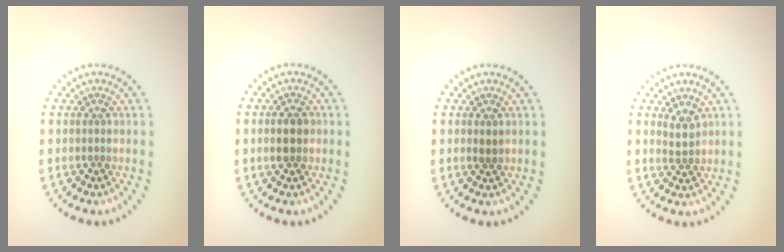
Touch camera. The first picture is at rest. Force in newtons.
{"total": 2.3, "press": 2.3, "slide": 0.1}
{"total": 0.7, "press": 0.7, "slide": 0.2}
{"total": 1.6, "press": 1.3, "slide": 1.0}